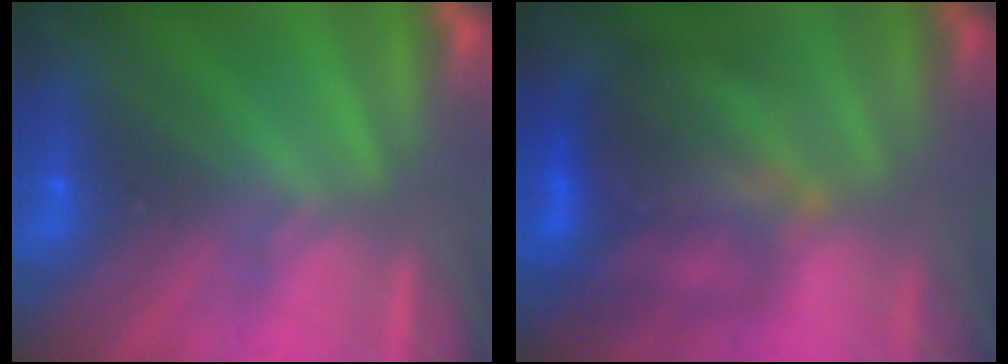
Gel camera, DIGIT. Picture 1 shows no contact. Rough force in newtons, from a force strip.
{"total": 4.4}